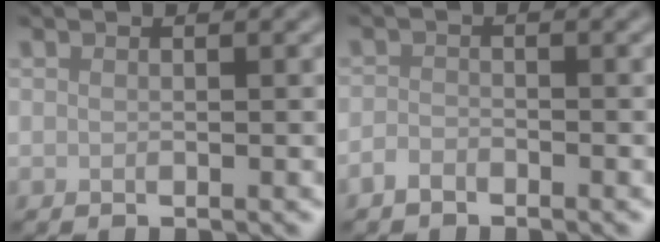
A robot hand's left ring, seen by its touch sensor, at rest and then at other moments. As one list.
[{"total": 1.3, "force": [-1.1, 0.6, 0.4], "torque": [-0.005, 0.002, -0.025]}]